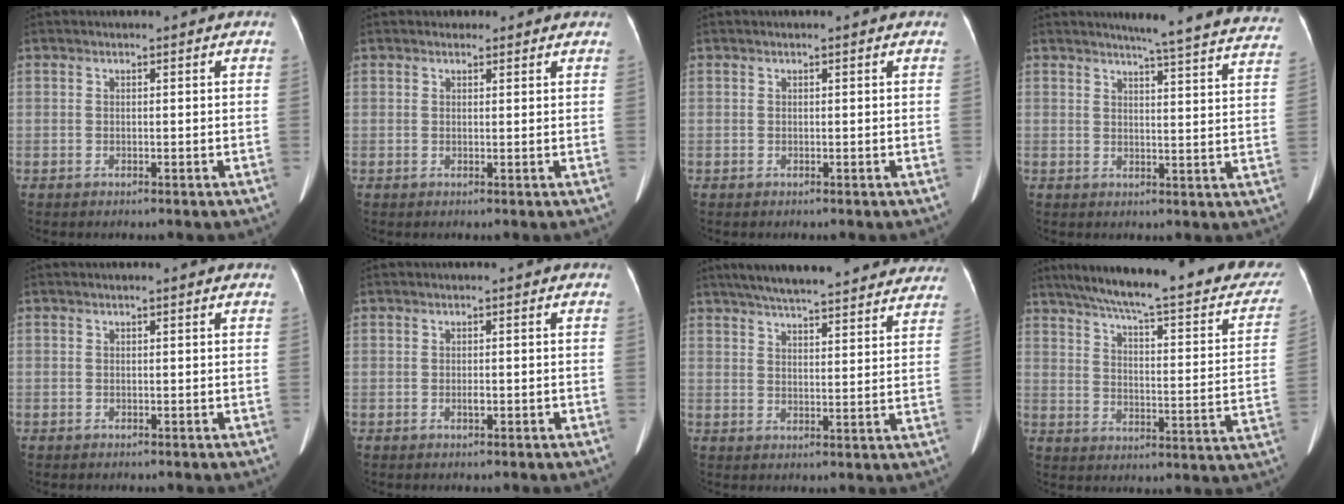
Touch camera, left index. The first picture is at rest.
{"total": 1.2, "force": [0.9, 0.8, 0.0], "torque": [0.001, 0.000, 0.006]}
{"total": 0.0}
{"total": 19.9, "force": [18.6, 0.9, 6.9], "torque": [-0.081, -0.062, 0.201]}
{"total": 0.0}
{"total": 1.0, "force": [-0.6, 0.4, 0.8], "torque": [-0.019, -0.005, -0.009]}
{"total": 25.9, "force": [22.8, 4.3, 11.4], "torque": [-0.181, 0.005, 0.285]}
{"total": 29.4, "force": [23.9, 4.9, 16.4], "torque": [-0.246, -0.026, 0.299]}